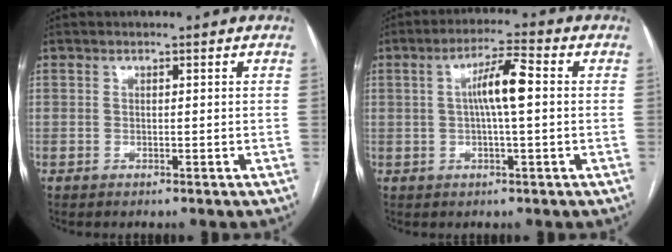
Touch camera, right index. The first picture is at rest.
{"total": 6.4, "force": [0.5, 0.5, 6.4], "torque": [-0.116, 0.014, 0.006]}